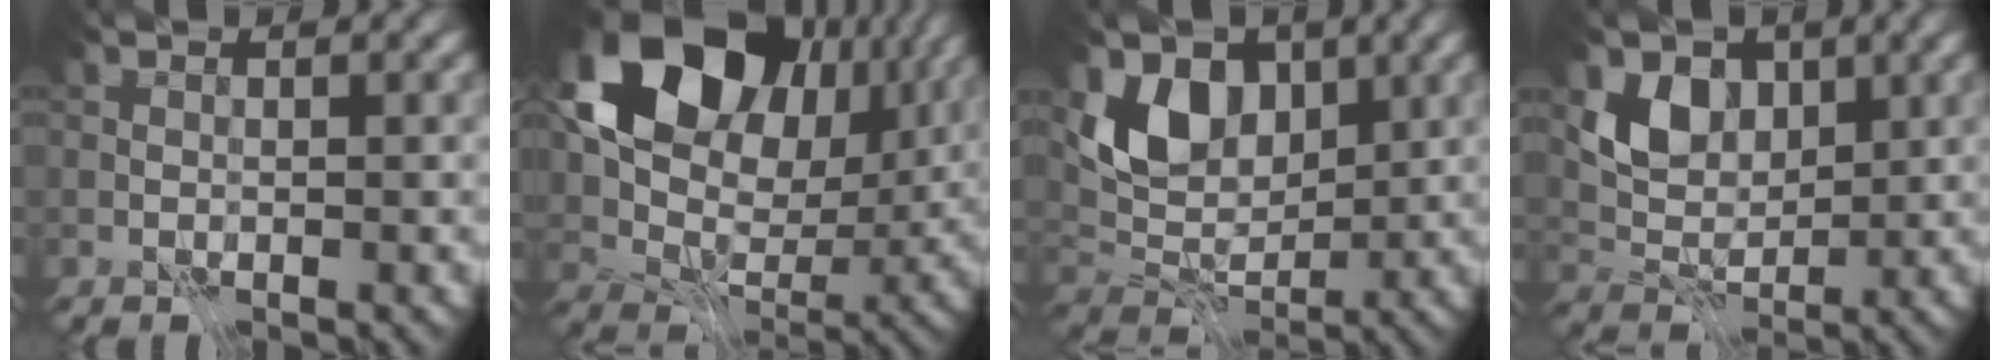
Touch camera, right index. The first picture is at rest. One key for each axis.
{"total": 16.2, "fx": 5.4, "fy": 11.8, "fz": 9.7, "tx": -0.164, "ty": 0.019, "tz": 0.101}
{"total": 5.5, "fx": 1.9, "fy": 3.8, "fz": 3.5, "tx": -0.056, "ty": -0.015, "tz": 0.025}
{"total": 4.4, "fx": 1.6, "fy": 3.2, "fz": 2.6, "tx": -0.045, "ty": -0.012, "tz": 0.020}